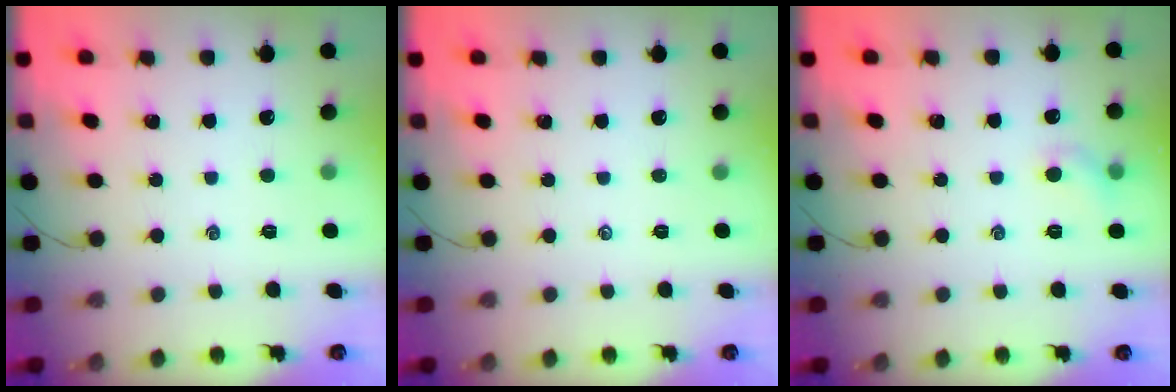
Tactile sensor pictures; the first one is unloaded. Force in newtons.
{"total": 0.0}
{"total": 5.8, "press": 5.7, "slide": 1.4}